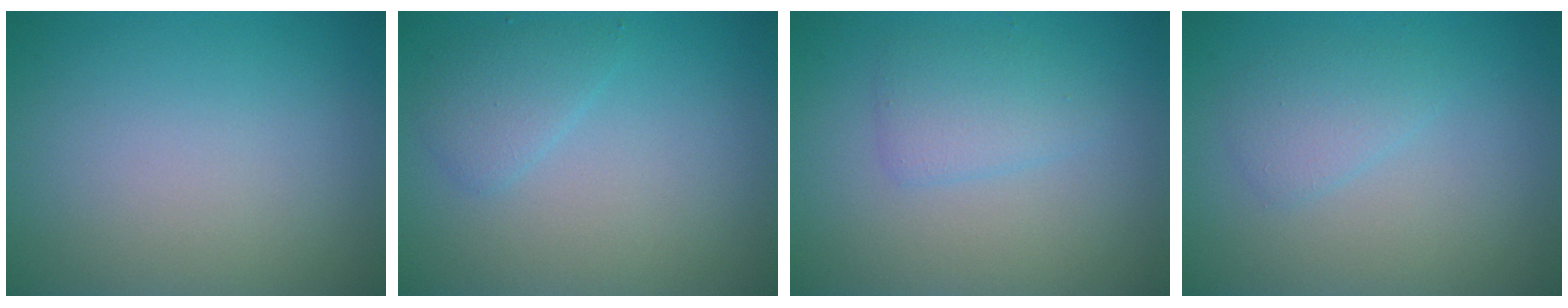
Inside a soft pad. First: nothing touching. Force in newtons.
{"total": 1.8, "press": 1.8, "slide": 0.1}
{"total": 2.2, "press": 2.2, "slide": 0.0}
{"total": 1.7, "press": 1.7, "slide": 0.1}